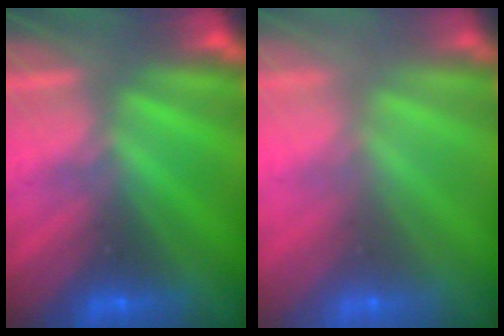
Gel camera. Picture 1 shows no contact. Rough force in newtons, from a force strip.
{"total": 6.0}